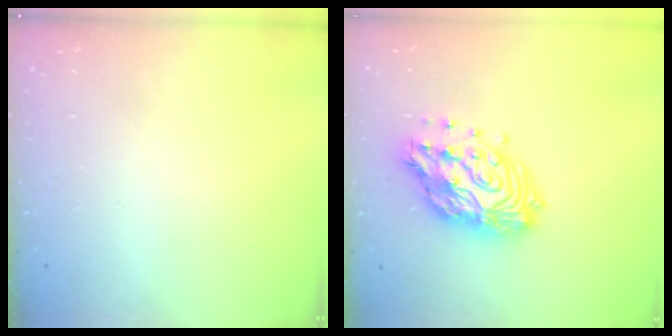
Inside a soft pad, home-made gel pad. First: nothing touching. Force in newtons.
{"total": 16.8, "press": 16.7, "slide": 1.6}